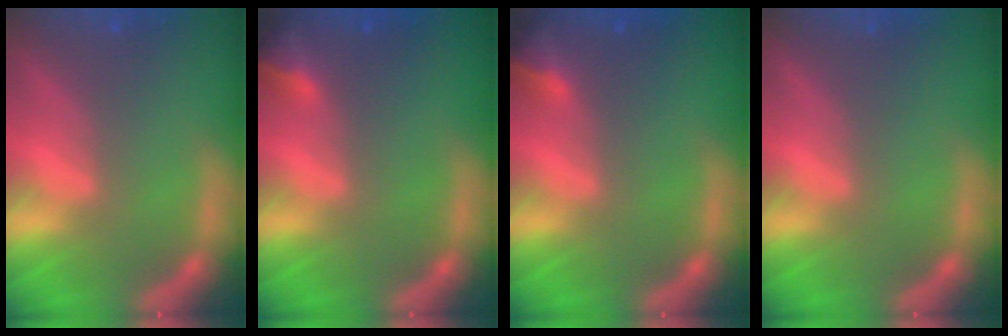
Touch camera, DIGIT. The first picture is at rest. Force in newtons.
{"total": 2.4}
{"total": 2.4}
{"total": 0.0}